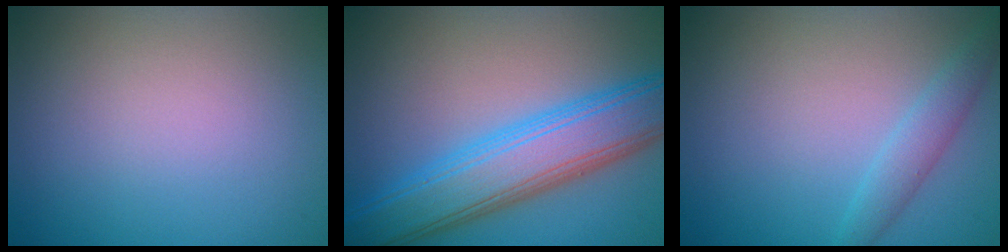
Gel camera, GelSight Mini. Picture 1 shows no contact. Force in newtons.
{"total": 8.1, "press": 8.1, "slide": 0.1}
{"total": 2.0, "press": 2.0, "slide": 0.1}